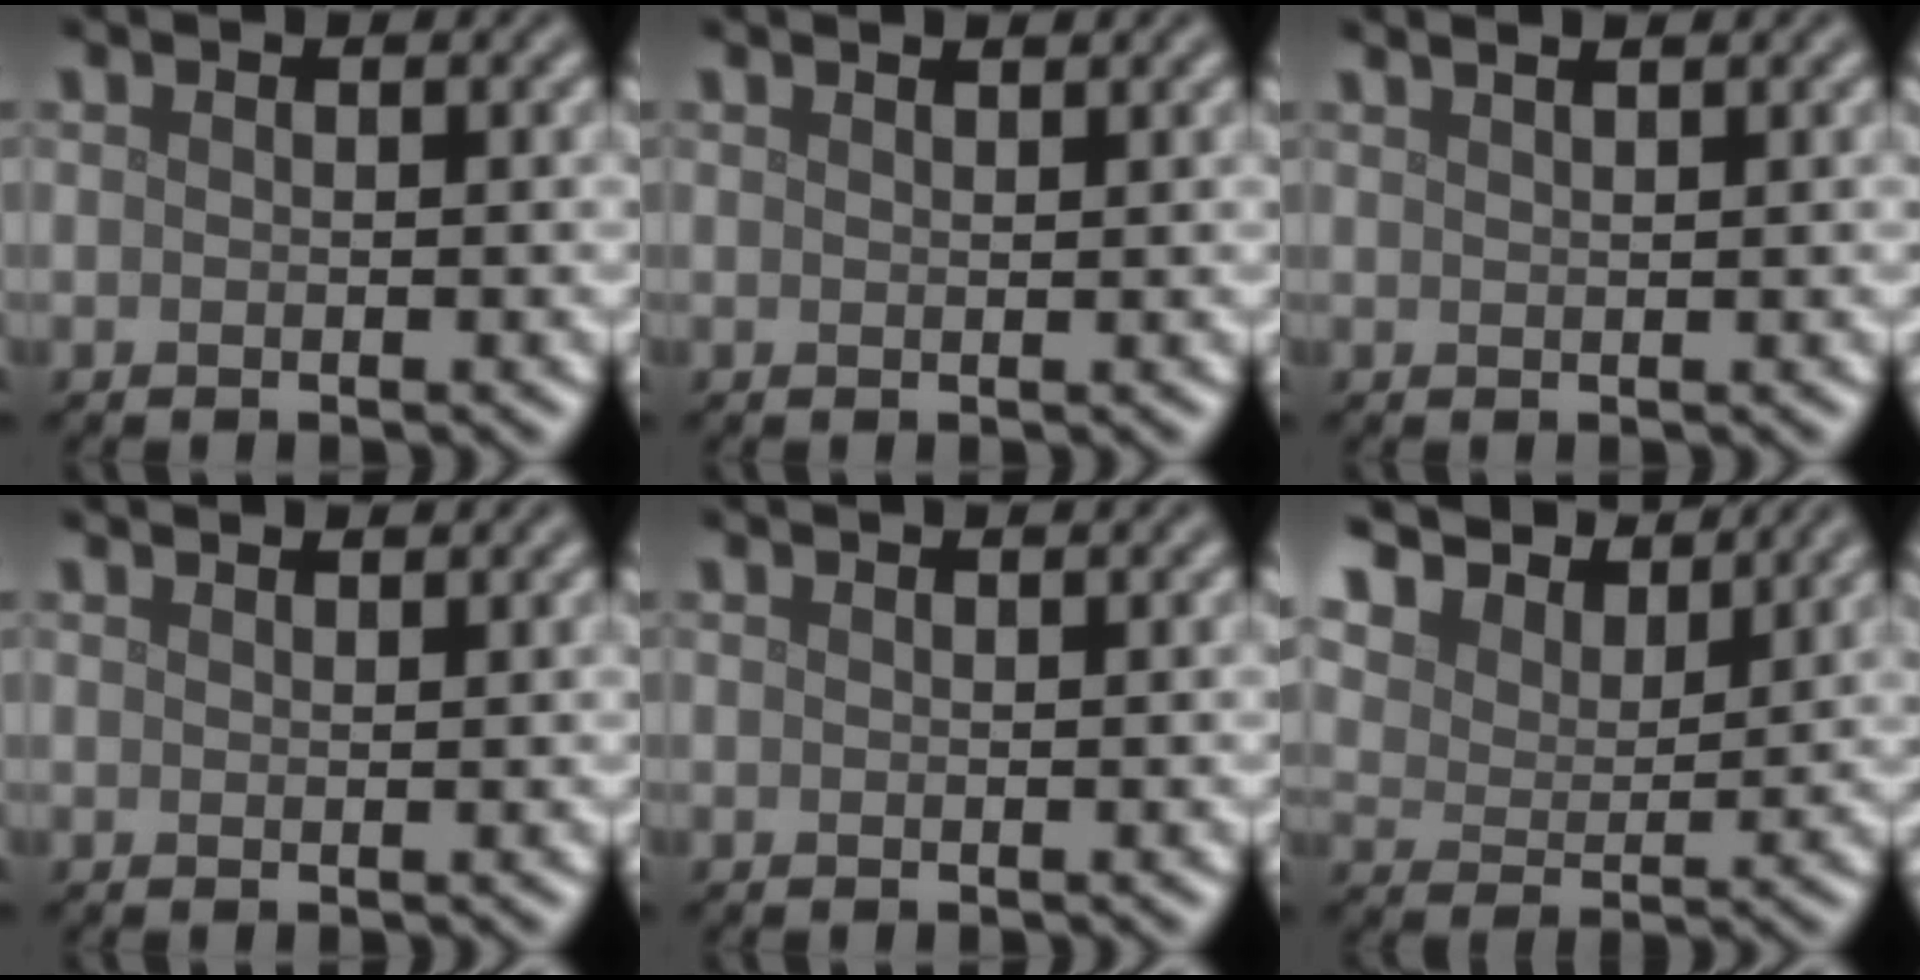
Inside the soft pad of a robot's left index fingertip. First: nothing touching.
{"total": 1.1, "force": [0.9, 0.2, 0.5], "torque": [-0.005, -0.001, 0.009]}
{"total": 3.2, "force": [2.1, 1.4, 2.0], "torque": [-0.004, 0.021, -0.006]}
{"total": 2.3, "force": [2.0, 0.7, 1.0], "torque": [-0.002, 0.004, 0.006]}
{"total": 1.2, "force": [1.0, 0.4, 0.6], "torque": [-0.005, -0.001, 0.004]}
{"total": 7.8, "force": [6.6, 2.9, 3.0], "torque": [-0.081, 0.008, 0.105]}